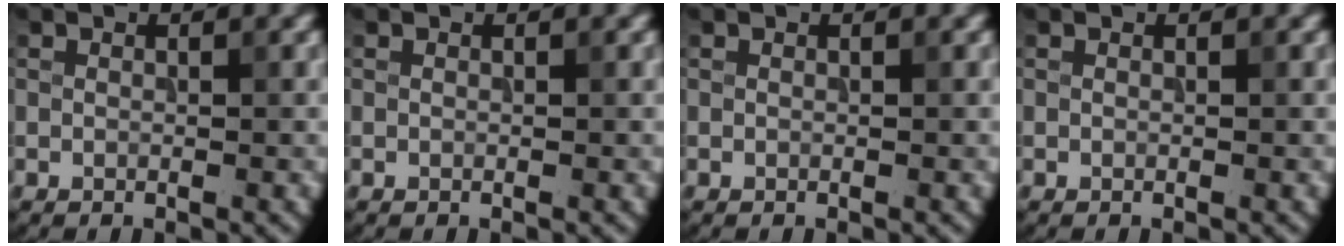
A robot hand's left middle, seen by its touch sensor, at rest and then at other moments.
{"total": 0.0}
{"total": 0.0}
{"total": 0.0}